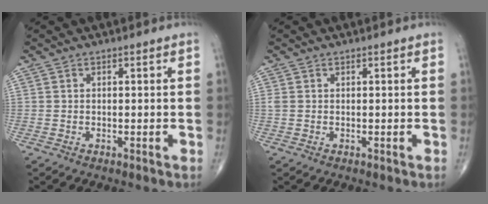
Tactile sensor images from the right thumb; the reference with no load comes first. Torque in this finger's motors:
{"motor_torque": [-0.06, -0.03, 0.19, 0.16, 0.00]}